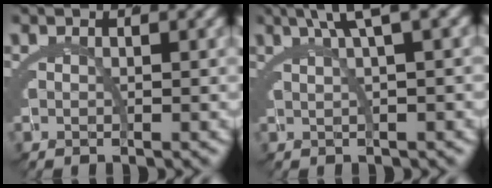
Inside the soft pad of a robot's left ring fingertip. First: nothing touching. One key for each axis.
{"total": 4.5, "fx": 2.8, "fy": -0.6, "fz": 3.5, "tx": -0.034, "ty": 0.029, "tz": 0.043}